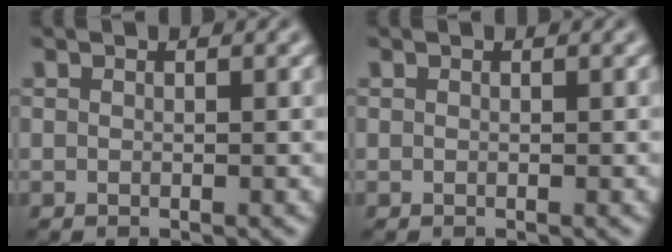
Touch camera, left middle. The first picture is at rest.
{"total": 0.0}